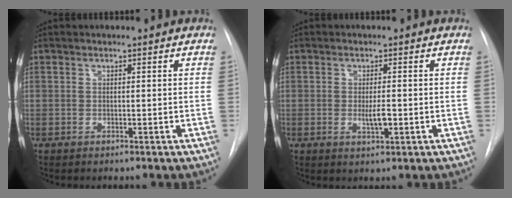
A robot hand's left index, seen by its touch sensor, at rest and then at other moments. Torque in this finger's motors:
{"motor_torque": [0.15, 0.15, 0.06, 0.04]}